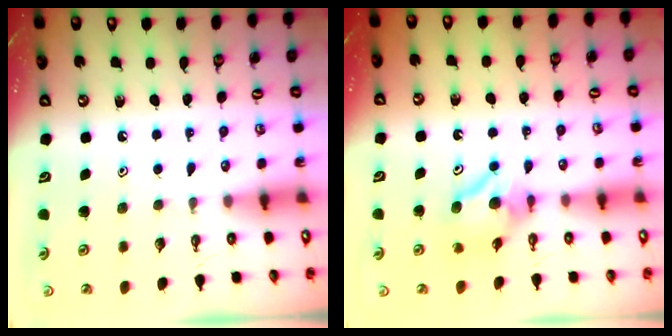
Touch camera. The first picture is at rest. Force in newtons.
{"total": 7.8, "press": 7.8, "slide": 0.7}